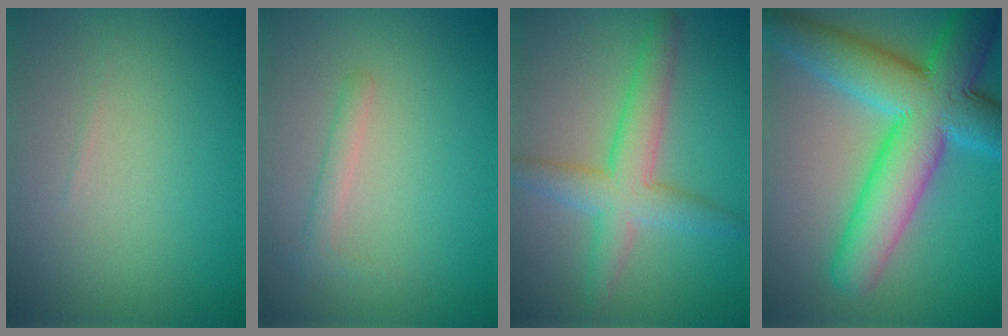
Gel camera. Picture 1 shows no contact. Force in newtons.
{"total": 1.3, "press": 1.3, "slide": 0.1}
{"total": 4.7, "press": 4.7, "slide": 0.3}
{"total": 11.3, "press": 11.3, "slide": 0.5}